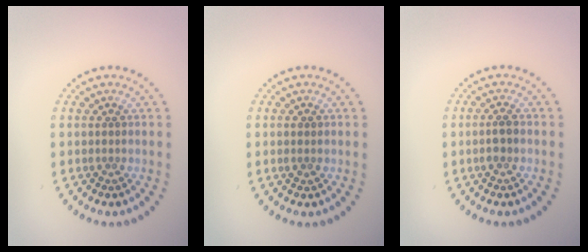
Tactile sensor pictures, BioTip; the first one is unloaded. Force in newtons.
{"total": 0.7, "press": 0.7, "slide": 0.3}
{"total": 1.6, "press": 1.4, "slide": 0.7}